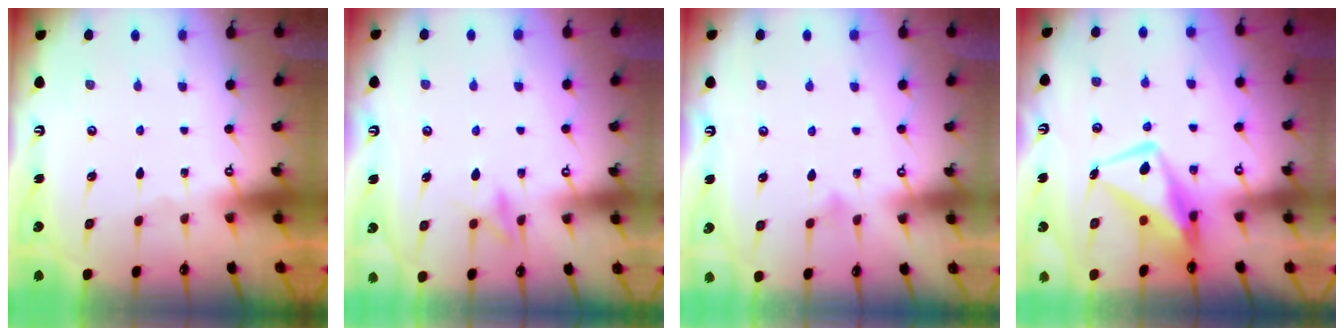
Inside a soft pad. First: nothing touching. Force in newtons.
{"total": 12.1, "press": 12.1, "slide": 1.2}
{"total": 6.0, "press": 5.9, "slide": 0.4}
{"total": 10.8, "press": 10.8, "slide": 1.2}